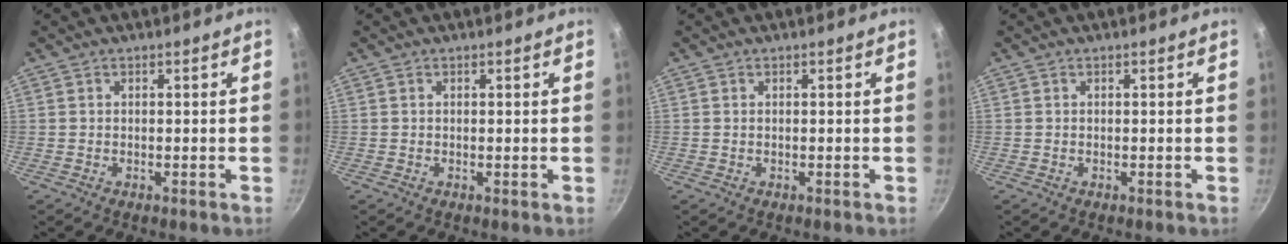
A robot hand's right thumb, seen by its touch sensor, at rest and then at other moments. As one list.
[{"total": 0.0}, {"total": 0.0}, {"total": 0.0}]